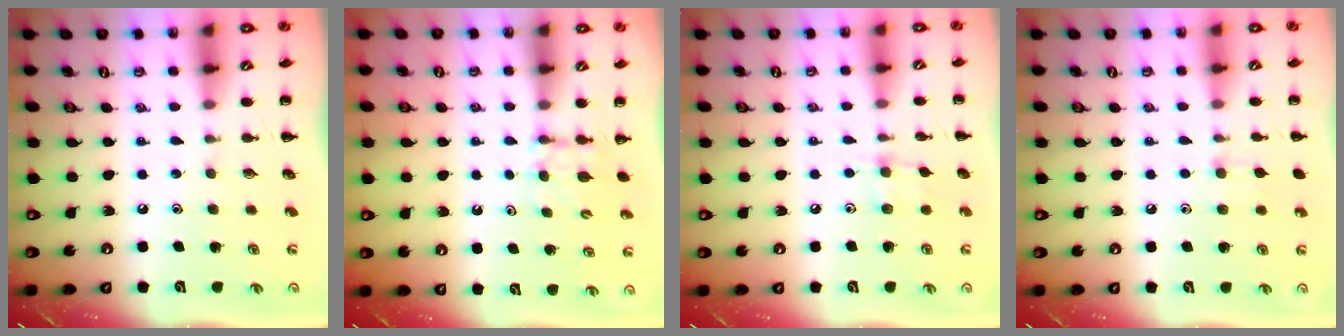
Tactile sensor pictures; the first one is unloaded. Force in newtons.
{"total": 4.9, "press": 4.7, "slide": 1.4}
{"total": 5.8, "press": 5.6, "slide": 1.6}
{"total": 5.8, "press": 5.3, "slide": 2.2}